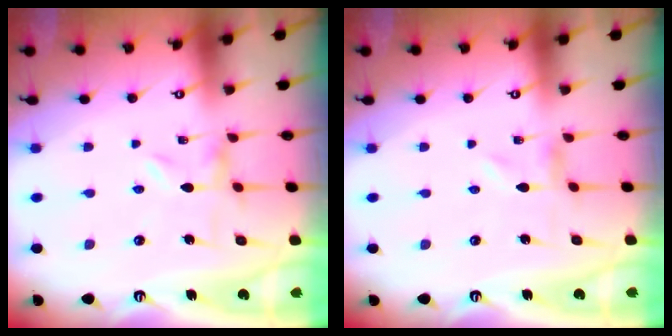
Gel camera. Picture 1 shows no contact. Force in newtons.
{"total": 0.0}